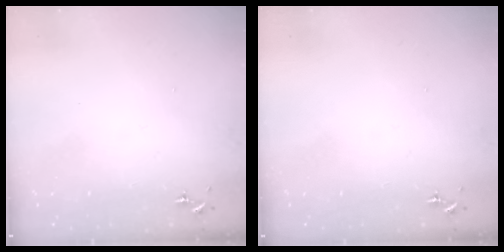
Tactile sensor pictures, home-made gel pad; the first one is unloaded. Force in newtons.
{"total": 0.0}